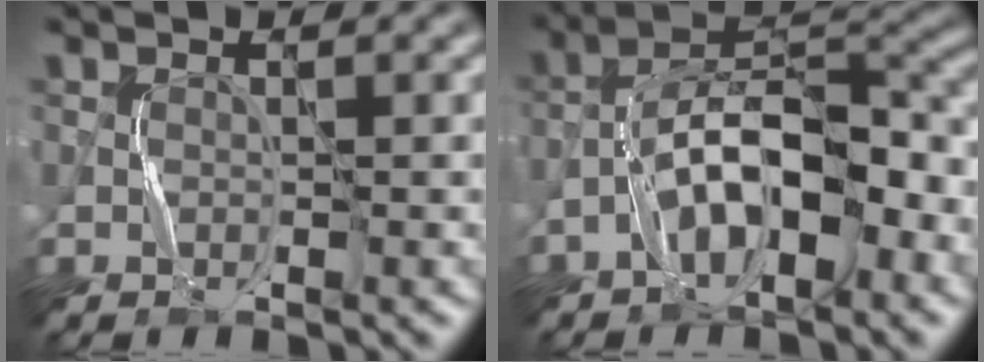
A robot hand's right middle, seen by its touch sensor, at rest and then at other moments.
{"total": 8.7, "force": [-3.6, 3.4, 7.1], "torque": [-0.115, 0.028, -0.068]}